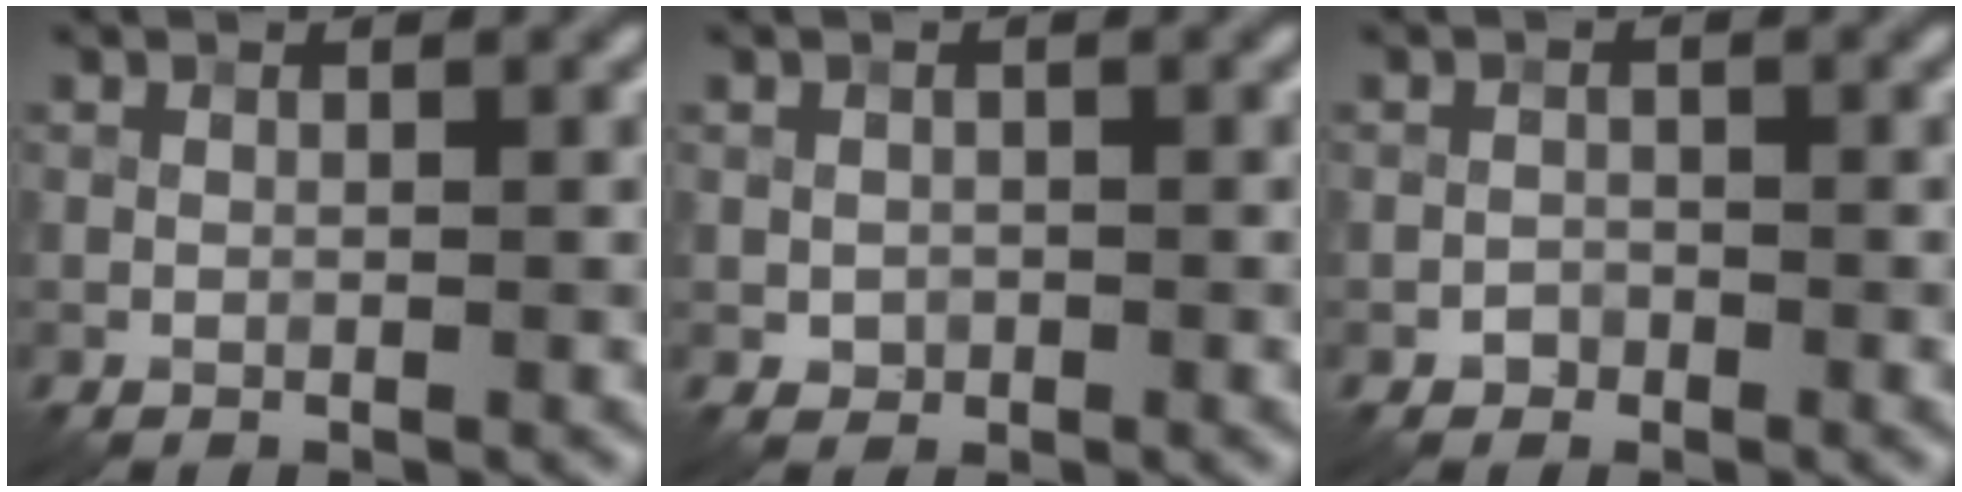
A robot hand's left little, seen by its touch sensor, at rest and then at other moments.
{"total": 1.0, "force": [-0.2, 0.9, 0.3], "torque": [-0.001, -0.004, -0.005]}
{"total": 0.9, "force": [-0.6, 0.7, 0.0], "torque": [0.006, 0.001, -0.010]}